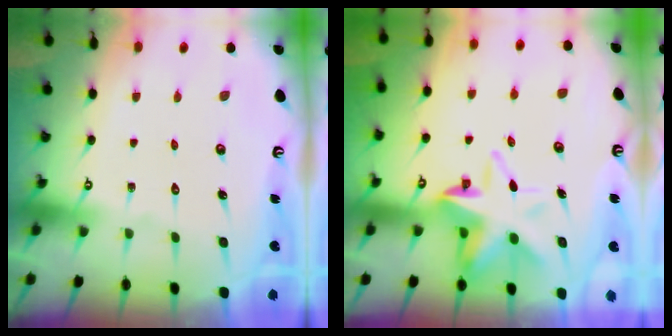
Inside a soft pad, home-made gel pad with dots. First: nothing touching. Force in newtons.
{"total": 9.8, "press": 9.7, "slide": 1.8}